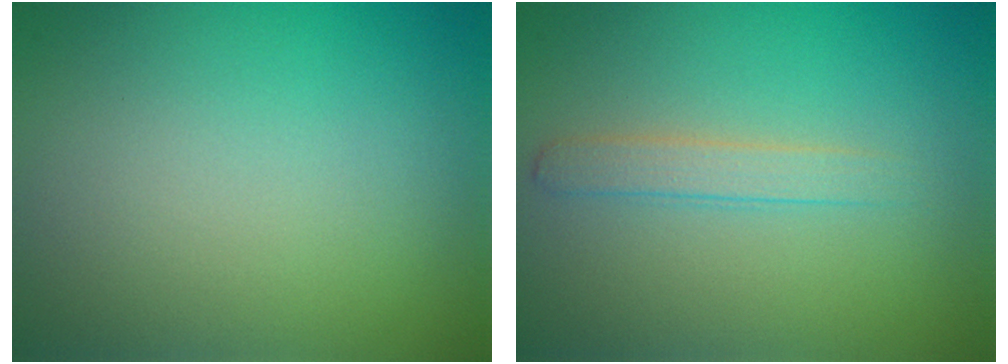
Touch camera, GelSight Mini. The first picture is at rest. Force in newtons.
{"total": 1.6, "press": 1.6, "slide": 0.0}